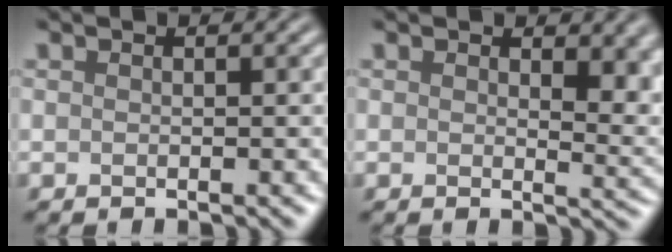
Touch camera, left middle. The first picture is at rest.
{"total": 4.0, "force": [1.4, 2.1, 3.2], "torque": [-0.032, -0.009, 0.025]}